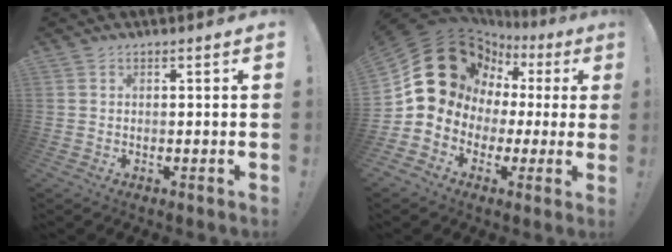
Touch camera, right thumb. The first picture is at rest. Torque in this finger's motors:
{"motor_torque": [0.98, 1.30, 1.30, -0.66, 0.12]}